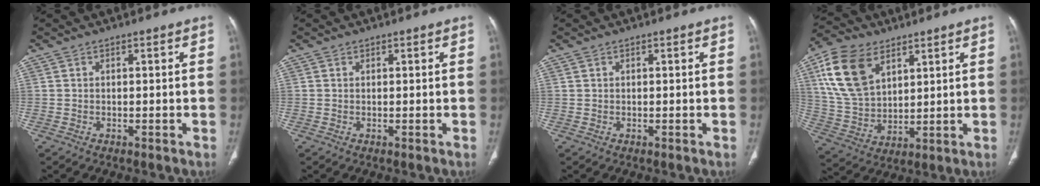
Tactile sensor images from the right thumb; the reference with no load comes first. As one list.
[{"total": 0.0}, {"total": 0.0}, {"total": 15.6, "force": [7.2, 9.5, 10.0], "torque": [-0.182, -0.019, 0.147]}]